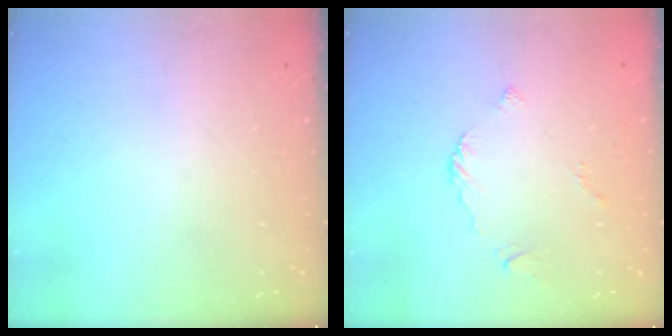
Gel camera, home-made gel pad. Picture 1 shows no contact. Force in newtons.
{"total": 3.0, "press": 3.0, "slide": 0.4}